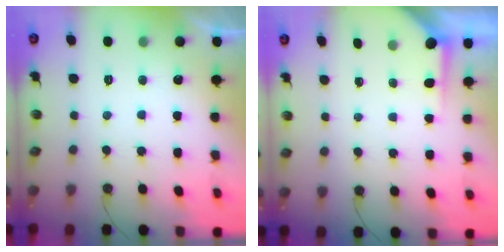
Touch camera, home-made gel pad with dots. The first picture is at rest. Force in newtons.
{"total": 4.0, "press": 4.0, "slide": 0.2}